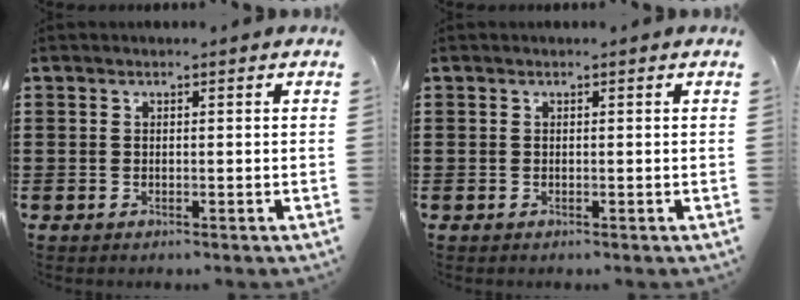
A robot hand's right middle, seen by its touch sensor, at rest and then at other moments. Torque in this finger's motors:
{"motor_torque": [-0.37, 0.22, -0.04, -0.01]}